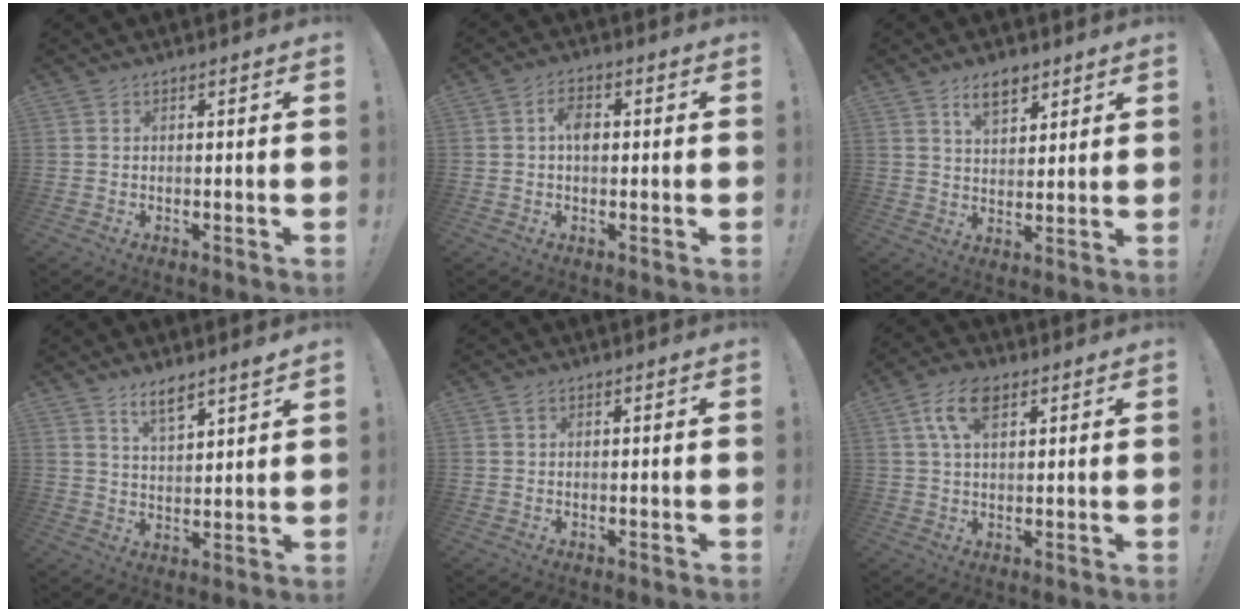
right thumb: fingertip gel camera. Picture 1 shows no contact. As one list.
[{"total": 4.6, "force": [0.3, 2.9, 3.6], "torque": [-0.053, 0.005, 0.002]}, {"total": 7.4, "force": [4.8, 4.1, 3.8], "torque": [-0.059, -0.017, 0.087]}, {"total": 6.3, "force": [5.4, 1.2, 3.1], "torque": [-0.050, -0.037, 0.093]}, {"total": 0.9, "force": [0.5, 0.6, 0.4], "torque": [-0.004, 0.001, 0.008]}, {"total": 9.1, "force": [4.0, 5.0, 6.5], "torque": [-0.119, 0.006, 0.076]}]